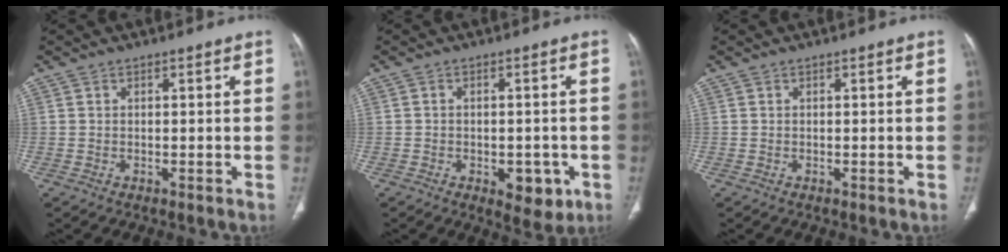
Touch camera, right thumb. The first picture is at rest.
{"total": 6.4, "force": [-2.4, 3.5, 4.7], "torque": [-0.038, 0.006, -0.021]}
{"total": 0.0}